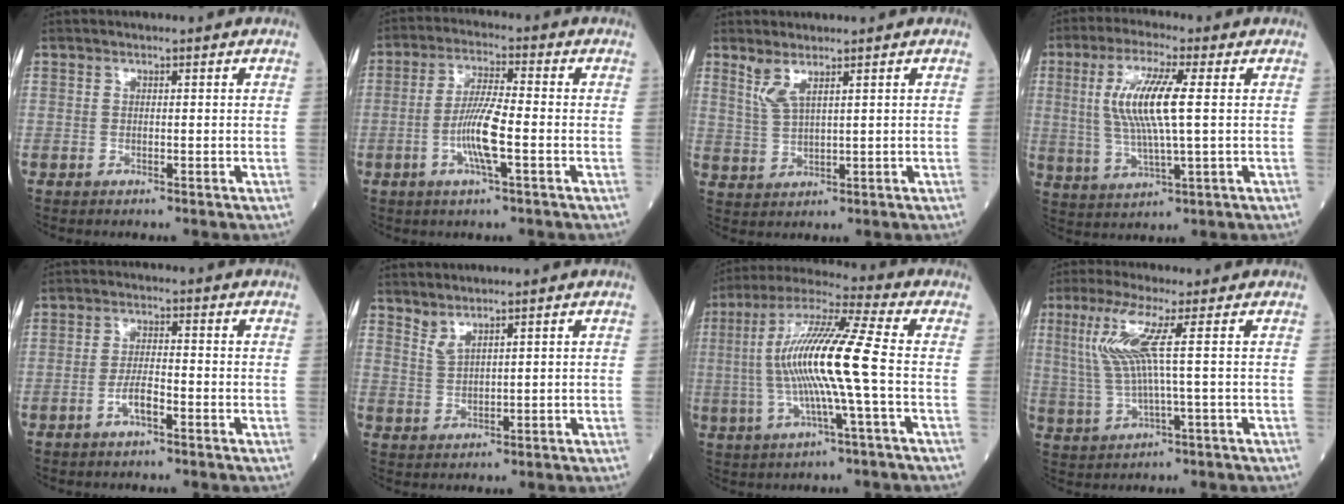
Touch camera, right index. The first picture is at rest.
{"total": 7.5, "force": [-2.2, 0.5, 7.2], "torque": [-0.143, -0.003, -0.047]}
{"total": 3.4, "force": [2.2, 0.4, 2.5], "torque": [-0.063, 0.000, 0.053]}
{"total": 10.4, "force": [1.7, 1.1, 10.2], "torque": [-0.215, 0.002, 0.033]}
{"total": 3.3, "force": [-1.7, 0.7, 2.7], "torque": [-0.052, 0.003, -0.035]}
{"total": 2.2, "force": [2.0, 0.1, 1.0], "torque": [-0.024, -0.008, 0.046]}
{"total": 14.9, "force": [-0.9, -0.2, 14.8], "torque": [-0.294, 0.010, -0.026]}
{"total": 7.8, "force": [1.9, -0.6, 7.6], "torque": [-0.173, 0.006, 0.042]}